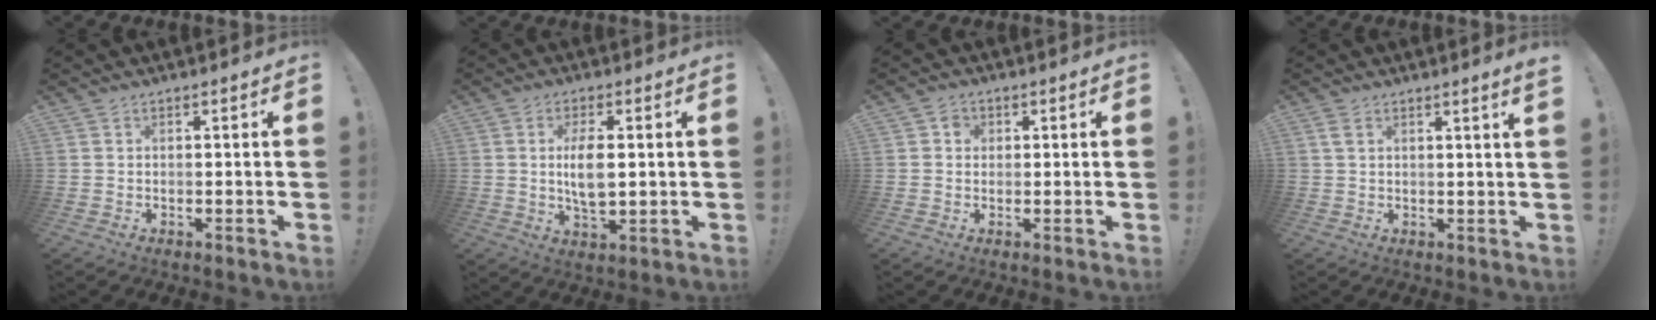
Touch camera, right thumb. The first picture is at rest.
{"total": 7.8, "force": [0.9, 3.8, 6.8], "torque": [-0.125, -0.007, 0.008]}
{"total": 2.5, "force": [0.3, 2.3, 0.9], "torque": [-0.008, 0.002, 0.003]}
{"total": 2.8, "force": [2.0, -0.2, 2.0], "torque": [-0.025, -0.010, 0.030]}